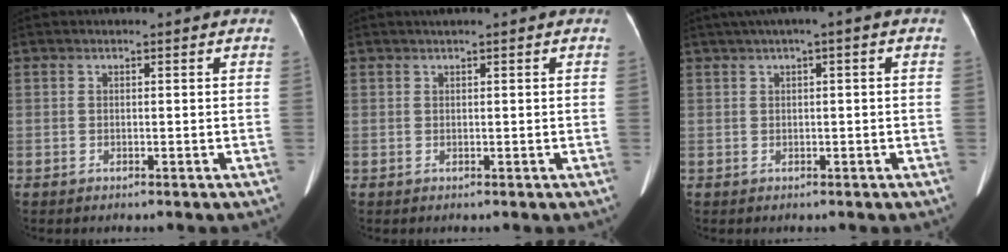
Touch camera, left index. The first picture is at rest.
{"total": 0.8, "force": [0.5, -0.1, 0.6], "torque": [-0.013, 0.008, 0.013]}
{"total": 3.2, "force": [1.2, 0.0, 3.0], "torque": [-0.055, 0.020, 0.019]}